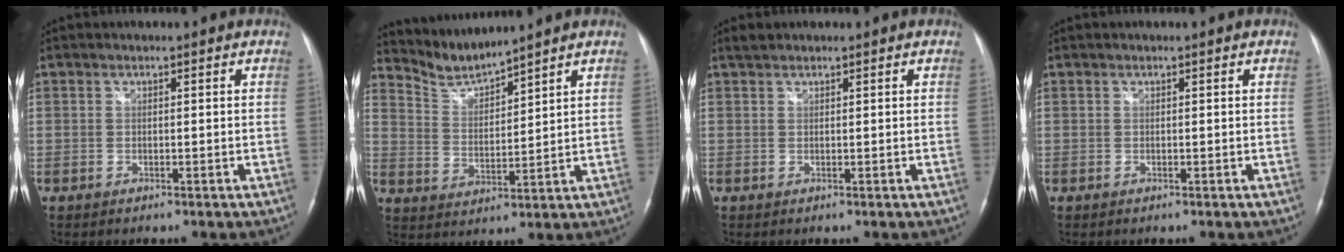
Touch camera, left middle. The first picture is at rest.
{"total": 5.8, "force": [5.7, -0.7, -0.2], "torque": [-0.011, -0.004, 0.126]}
{"total": 1.1, "force": [1.0, 0.4, 0.2], "torque": [-0.008, 0.011, 0.021]}
{"total": 0.0}